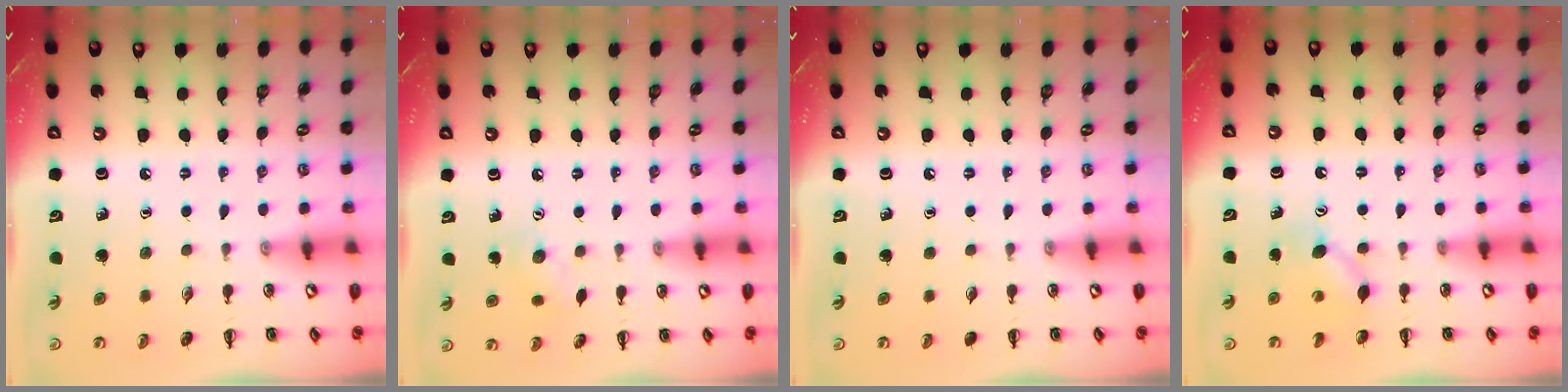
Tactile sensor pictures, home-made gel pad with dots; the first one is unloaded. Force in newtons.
{"total": 5.1, "press": 5.0, "slide": 1.1}
{"total": 0.0}
{"total": 5.3, "press": 5.1, "slide": 1.5}